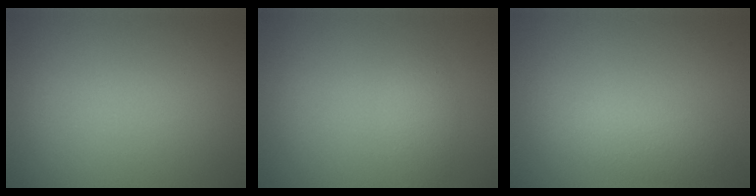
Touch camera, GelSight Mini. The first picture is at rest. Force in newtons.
{"total": 1.5, "press": 1.5, "slide": 0.1}
{"total": 2.5, "press": 2.5, "slide": 0.2}